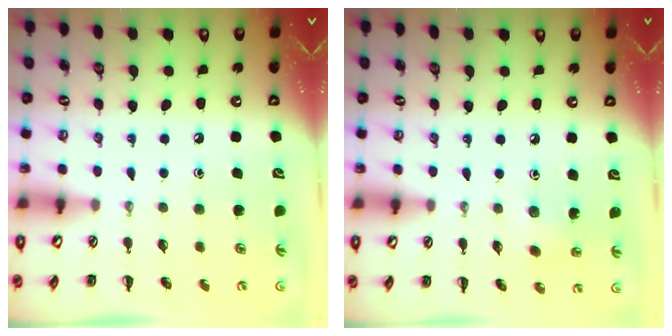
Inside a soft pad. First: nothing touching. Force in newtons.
{"total": 2.8, "press": 2.6, "slide": 0.9}